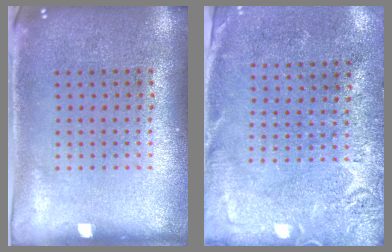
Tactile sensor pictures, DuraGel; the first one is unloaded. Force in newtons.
{"total": 2.7, "press": 2.4, "slide": 1.2}